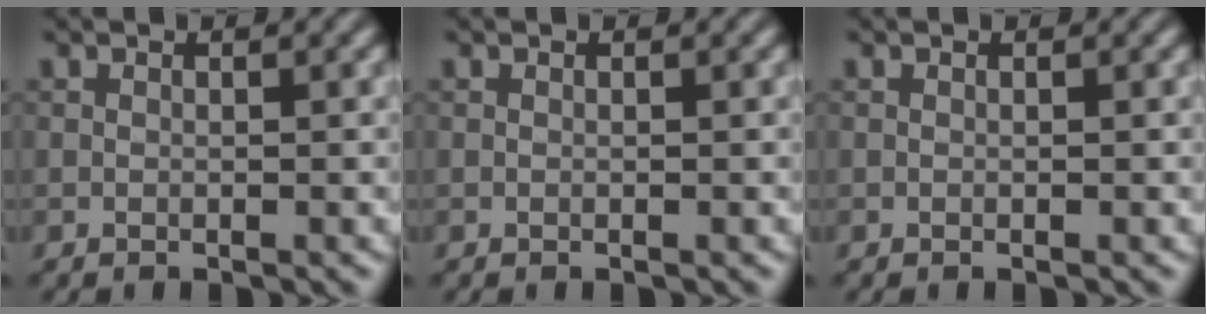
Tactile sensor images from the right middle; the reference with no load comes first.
{"total": 0.0}
{"total": 0.0}